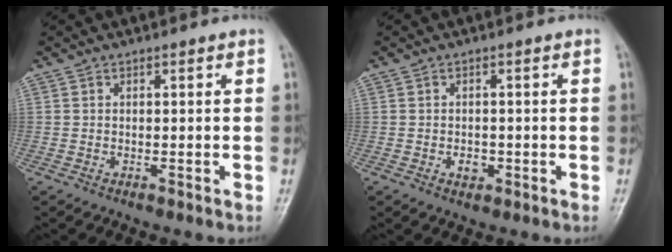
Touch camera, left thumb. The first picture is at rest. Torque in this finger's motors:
{"motor_torque": [-0.01, 0.02, 0.17, -0.05, 0.00]}